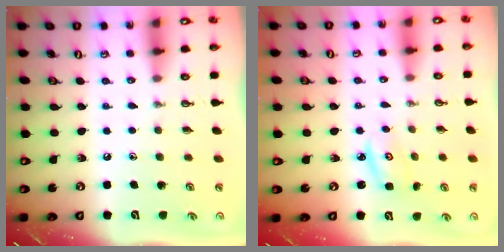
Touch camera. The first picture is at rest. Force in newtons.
{"total": 2.4, "press": 2.4, "slide": 0.2}